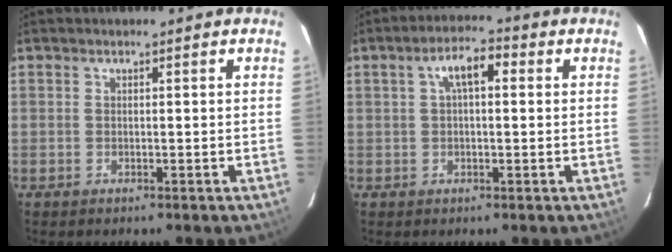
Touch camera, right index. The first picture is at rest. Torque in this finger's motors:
{"motor_torque": [0.09, -0.03, 0.12, 0.07]}